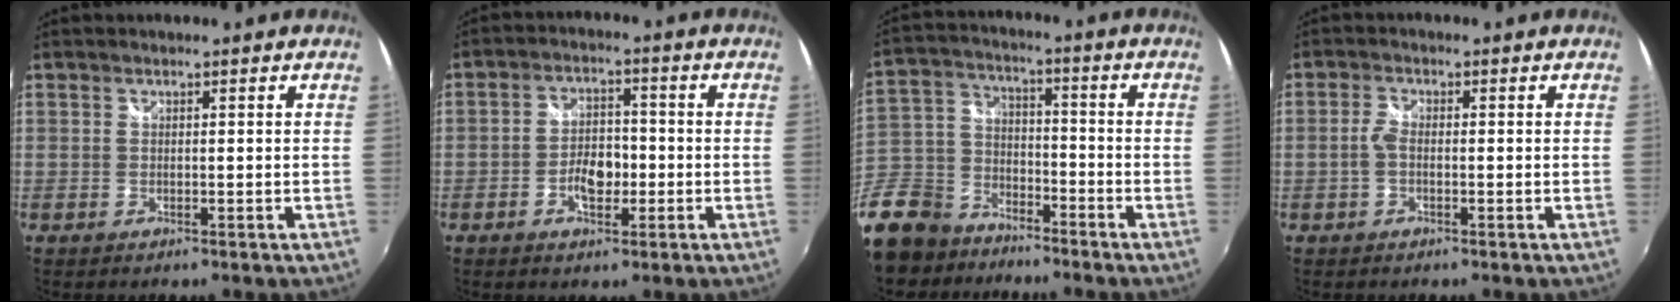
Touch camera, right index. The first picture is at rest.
{"total": 6.0, "force": [-1.9, 3.3, 4.6], "torque": [-0.089, 0.007, -0.030]}
{"total": 21.1, "force": [-14.5, 12.8, 8.5], "torque": [-0.243, 0.015, -0.250]}
{"total": 2.3, "force": [-0.6, 1.0, 2.0], "torque": [-0.049, 0.005, -0.013]}